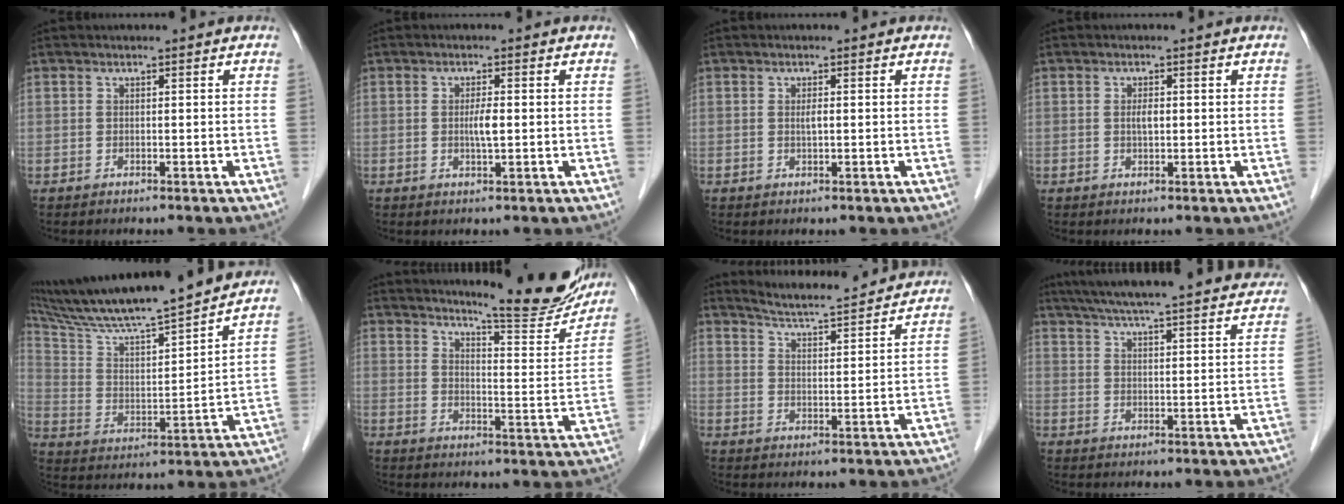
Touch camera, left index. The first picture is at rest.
{"total": 2.4, "force": [0.0, 0.2, 2.4], "torque": [-0.046, -0.002, 0.000]}
{"total": 1.0, "force": [0.1, 0.1, 1.0], "torque": [-0.020, -0.001, 0.001]}
{"total": 1.5, "force": [0.1, 0.5, 1.4], "torque": [-0.027, 0.001, 0.003]}
{"total": 21.6, "force": [18.7, 0.6, 10.8], "torque": [-0.185, 0.016, 0.303]}
{"total": 15.8, "force": [14.7, 0.8, 5.8], "torque": [-0.077, -0.057, 0.185]}
{"total": 11.9, "force": [11.4, 0.4, 3.3], "torque": [-0.061, 0.009, 0.162]}
{"total": 29.5, "force": [26.9, 2.8, 11.8], "torque": [-0.195, -0.021, 0.343]}